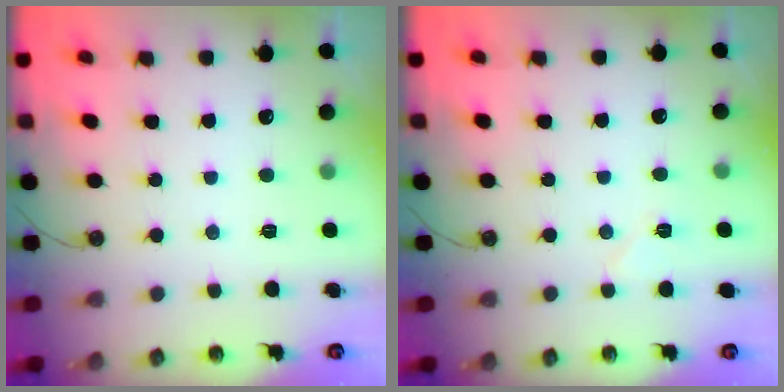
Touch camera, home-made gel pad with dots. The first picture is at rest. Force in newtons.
{"total": 4.9, "press": 4.6, "slide": 1.8}